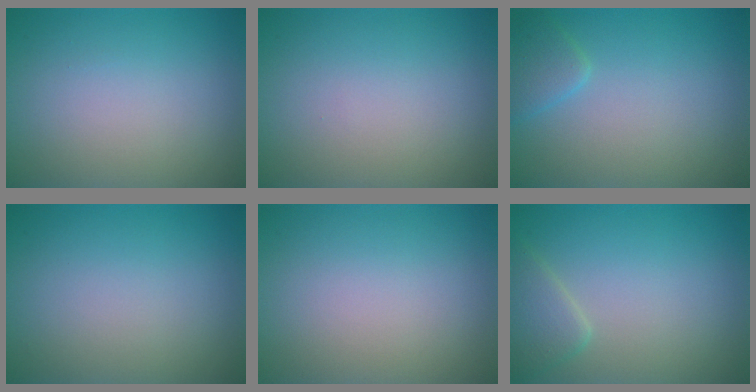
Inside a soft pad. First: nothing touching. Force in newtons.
{"total": 0.0}
{"total": 1.8, "press": 1.8, "slide": 0.1}
{"total": 0.0}
{"total": 0.0}
{"total": 2.2, "press": 2.2, "slide": 0.2}